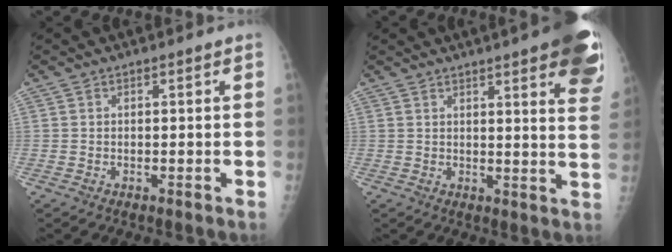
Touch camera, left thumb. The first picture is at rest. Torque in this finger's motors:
{"motor_torque": [1.19, 1.21, 0.92, -0.58, 0.05]}